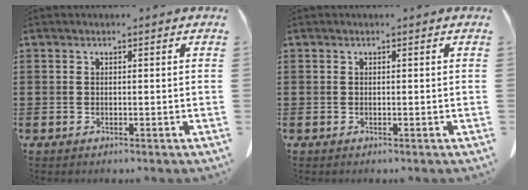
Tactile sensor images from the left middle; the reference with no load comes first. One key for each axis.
{"total": 0.0}